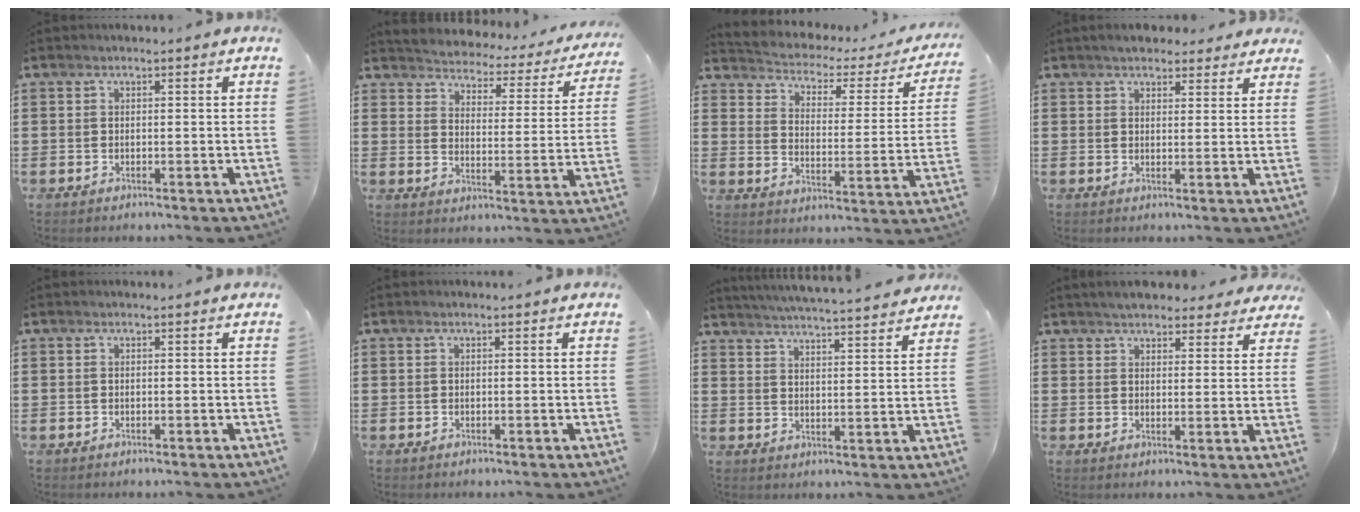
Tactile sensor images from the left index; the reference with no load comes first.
{"total": 2.8, "force": [2.8, 0.1, -0.3], "torque": [-0.018, -0.034, 0.039]}
{"total": 2.4, "force": [2.0, 1.0, 0.8], "torque": [-0.033, -0.023, 0.024]}
{"total": 3.3, "force": [2.9, 1.2, 0.7], "torque": [-0.023, 0.000, 0.055]}
{"total": 0.0}
{"total": 0.0}
{"total": 4.6, "force": [4.5, -0.7, 0.7], "torque": [-0.033, -0.035, 0.077]}
{"total": 4.3, "force": [4.1, 0.9, 1.0], "torque": [-0.033, -0.007, 0.075]}